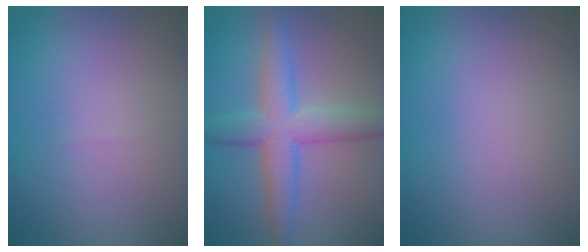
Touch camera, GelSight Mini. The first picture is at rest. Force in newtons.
{"total": 5.5, "press": 5.5, "slide": 0.1}
{"total": 0.0}